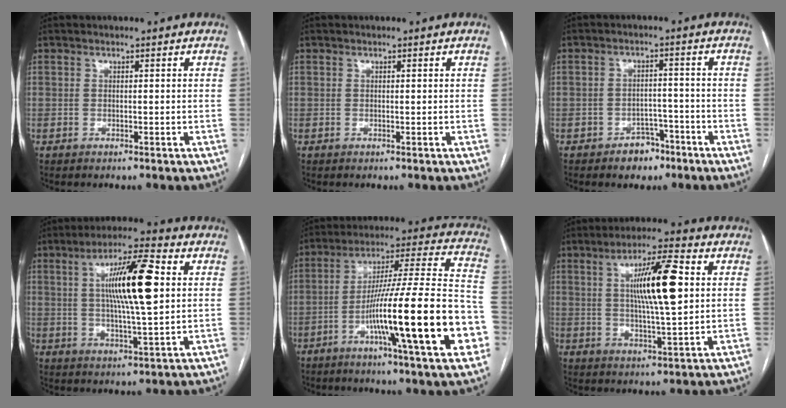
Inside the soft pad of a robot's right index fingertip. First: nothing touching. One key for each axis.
{"total": 0.0}
{"total": 4.4, "fx": -3.0, "fy": 2.9, "fz": 1.5, "tx": -0.015, "ty": 0.012, "tz": -0.039}
{"total": 13.3, "fx": 2.6, "fy": 1.4, "fz": 12.9, "tx": -0.224, "ty": 0.010, "tz": 0.041}
{"total": 25.3, "fx": -8.1, "fy": 0.7, "fz": 24.0, "tx": -0.323, "ty": -0.007, "tz": -0.135}
{"total": 11.8, "fx": 2.4, "fy": 1.3, "fz": 11.4, "tx": -0.196, "ty": 0.005, "tz": 0.039}